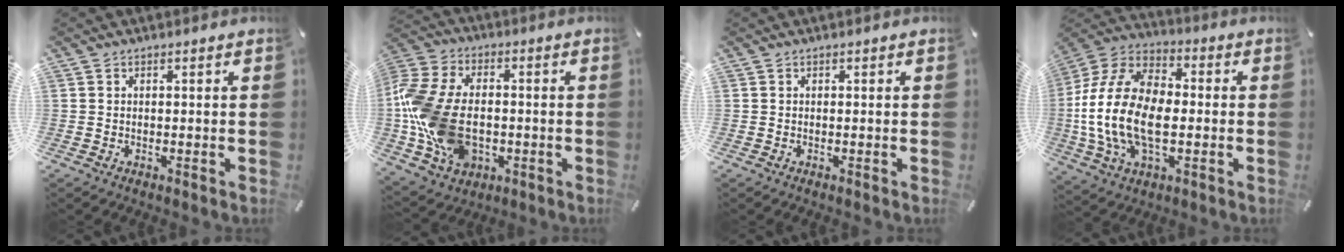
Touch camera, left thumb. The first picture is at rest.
{"total": 18.8, "force": [-2.6, 13.4, 12.9], "torque": [-0.289, 0.014, -0.042]}
{"total": 0.0}
{"total": 18.5, "force": [-3.5, 11.7, 13.9], "torque": [-0.304, 0.017, -0.063]}